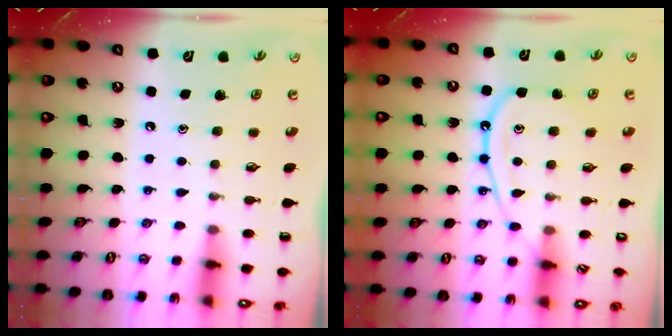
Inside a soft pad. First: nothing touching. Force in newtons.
{"total": 11.6, "press": 11.5, "slide": 1.2}